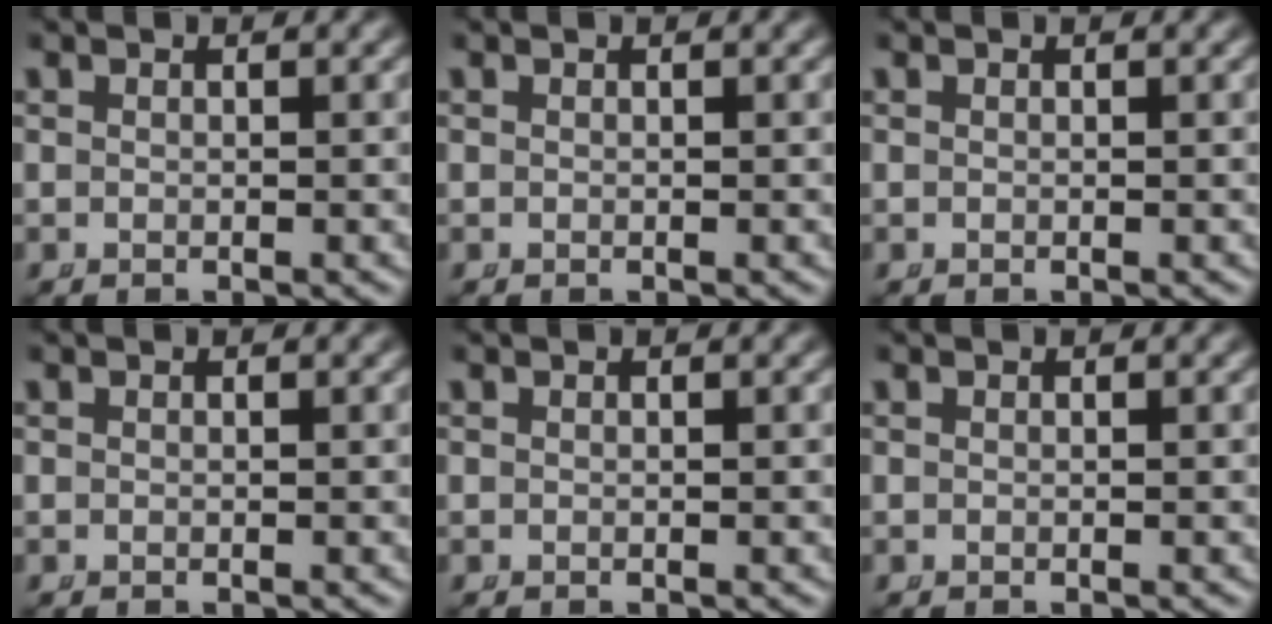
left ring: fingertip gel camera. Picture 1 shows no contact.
{"total": 0.0}
{"total": 0.0}
{"total": 0.0}
{"total": 0.0}
{"total": 0.0}